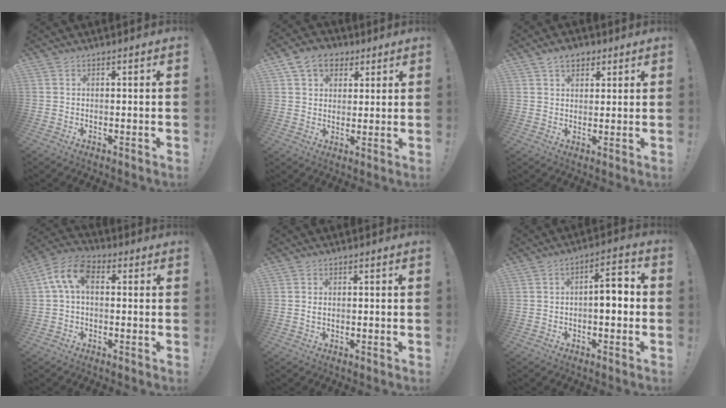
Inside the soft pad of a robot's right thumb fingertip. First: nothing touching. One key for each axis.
{"total": 9.9, "fx": 4.7, "fy": 7.6, "fz": 4.4, "tx": -0.070, "ty": -0.010, "tz": 0.093}
{"total": 5.4, "fx": 3.0, "fy": 3.9, "fz": 2.3, "tx": -0.029, "ty": -0.005, "tz": 0.054}
{"total": 9.4, "fx": 2.2, "fy": 5.5, "fz": 7.3, "tx": -0.140, "ty": 0.003, "tz": 0.045}
{"total": 0.7, "fx": 0.0, "fy": 0.3, "fz": 0.6, "tx": -0.012, "ty": 0.001, "tz": 0.001}
{"total": 7.0, "fx": -1.0, "fy": 2.7, "fz": 6.4, "tx": -0.085, "ty": 0.006, "tz": -0.022}